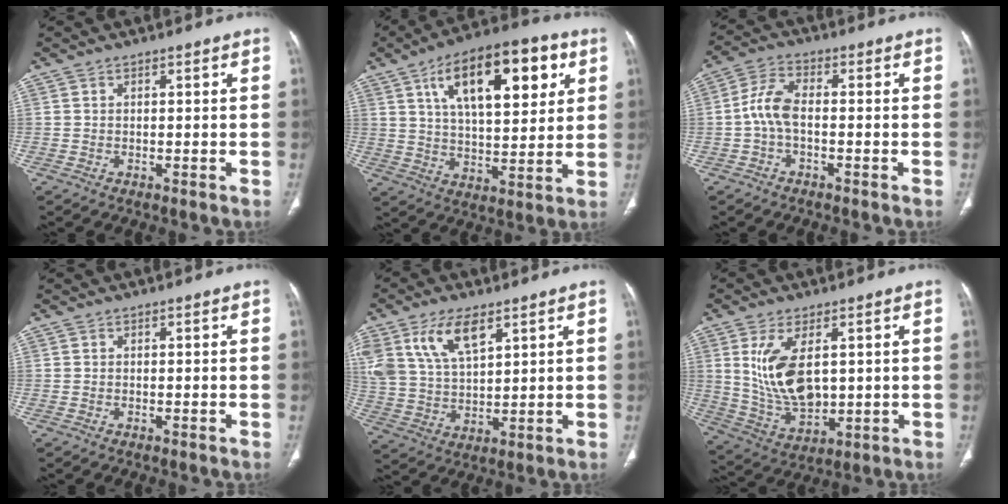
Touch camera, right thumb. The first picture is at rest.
{"total": 20.8, "force": [8.4, 9.1, 16.8], "torque": [-0.231, -0.013, 0.134]}
{"total": 5.8, "force": [-1.0, 2.8, 5.0], "torque": [-0.109, 0.019, -0.028]}
{"total": 0.0}
{"total": 12.4, "force": [6.6, 6.0, 8.6], "torque": [-0.161, -0.017, 0.137]}
{"total": 12.4, "force": [2.7, 6.5, 10.2], "torque": [-0.189, -0.019, 0.069]}